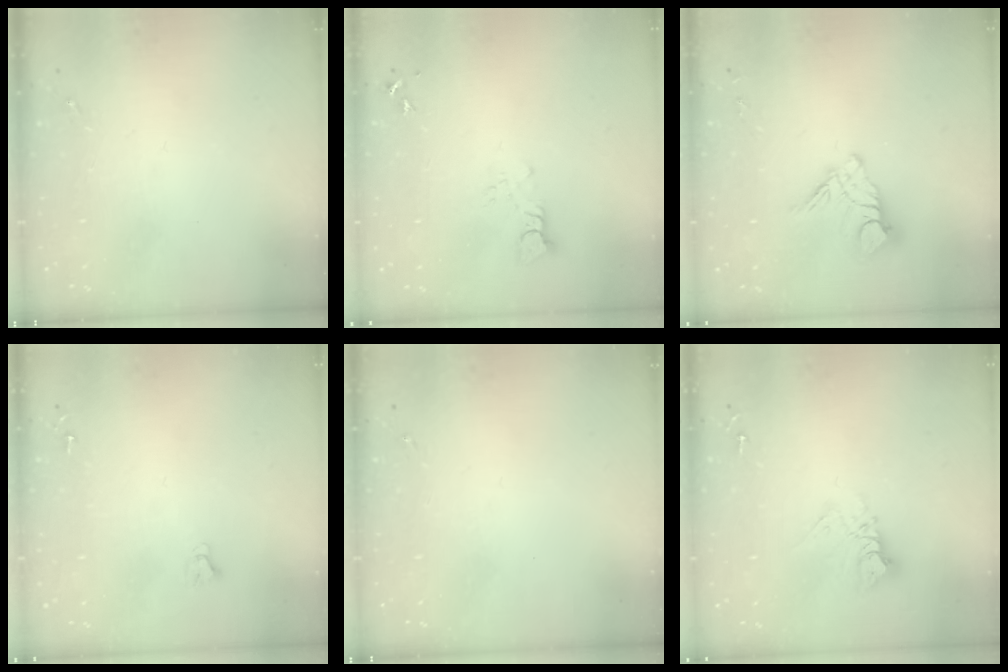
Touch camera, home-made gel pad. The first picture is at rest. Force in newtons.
{"total": 3.1, "press": 3.1, "slide": 0.3}
{"total": 11.3, "press": 11.3, "slide": 1.1}
{"total": 2.4, "press": 2.4, "slide": 0.2}
{"total": 0.0}
{"total": 9.3, "press": 9.3, "slide": 0.8}